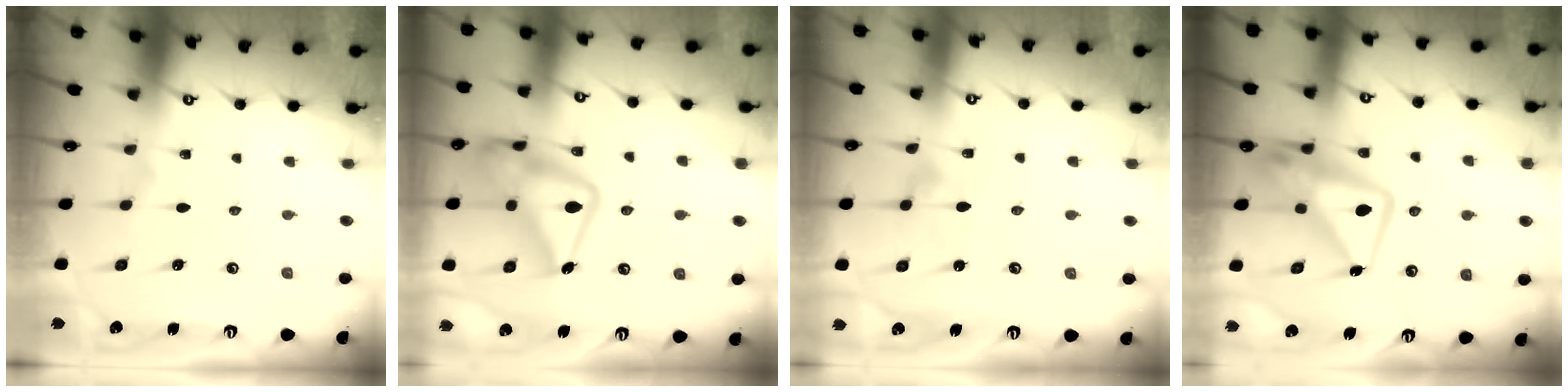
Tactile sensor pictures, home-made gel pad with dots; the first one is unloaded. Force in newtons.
{"total": 21.2, "press": 21.2, "slide": 1.4}
{"total": 6.7, "press": 6.7, "slide": 0.5}
{"total": 12.1, "press": 12.0, "slide": 1.3}